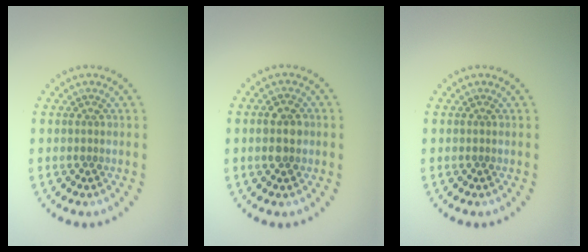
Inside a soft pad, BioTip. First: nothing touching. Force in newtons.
{"total": 2.2, "press": 2.2, "slide": 0.1}
{"total": 0.0}